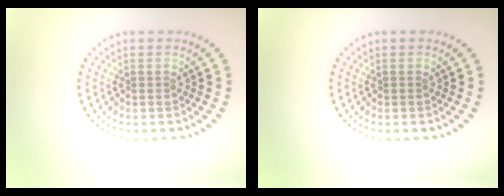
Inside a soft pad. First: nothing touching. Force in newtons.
{"total": 0.0}